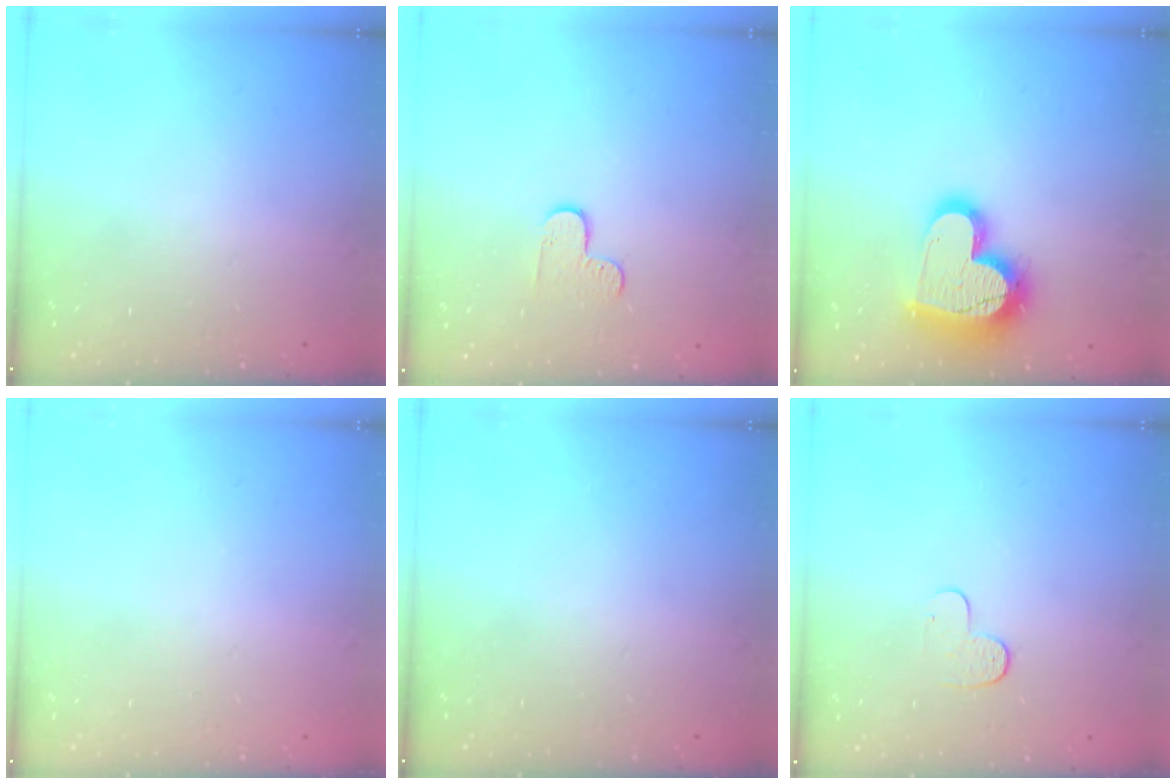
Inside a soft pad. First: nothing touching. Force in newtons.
{"total": 5.5, "press": 5.4, "slide": 0.6}
{"total": 19.6, "press": 19.6, "slide": 1.8}
{"total": 0.8, "press": 0.5, "slide": 0.6}
{"total": 0.0}
{"total": 3.9, "press": 3.8, "slide": 0.4}